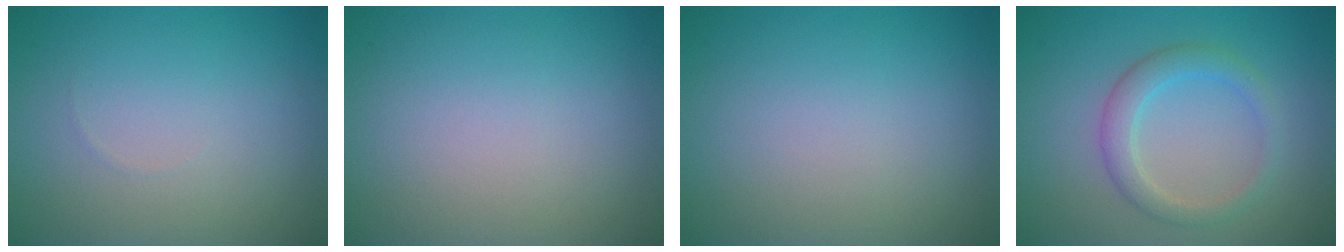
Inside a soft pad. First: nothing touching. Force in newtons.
{"total": 0.0}
{"total": 0.0}
{"total": 2.8, "press": 2.8, "slide": 0.1}